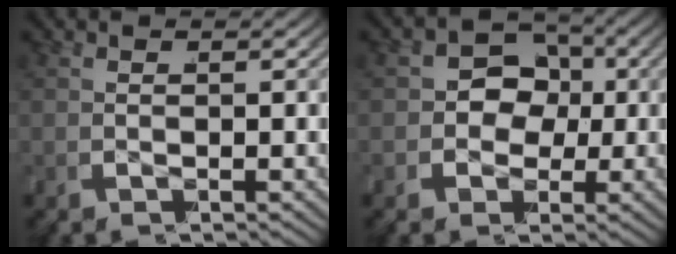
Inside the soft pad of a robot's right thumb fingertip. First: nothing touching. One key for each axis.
{"total": 7.2, "fx": 0.1, "fy": 5.9, "fz": 4.1, "tx": -0.081, "ty": -0.017, "tz": 0.002}